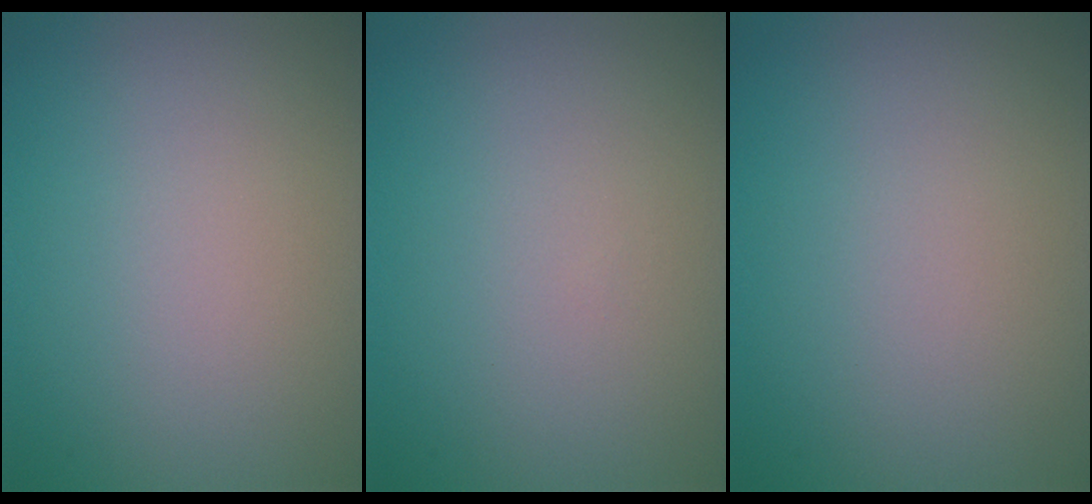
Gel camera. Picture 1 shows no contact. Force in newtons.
{"total": 0.0}
{"total": 0.0}